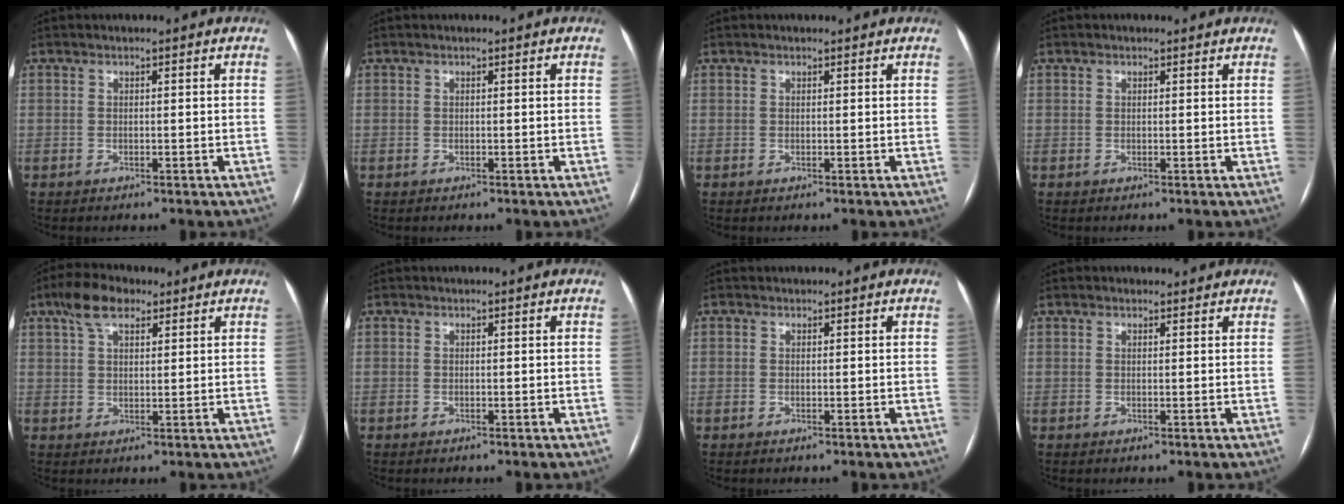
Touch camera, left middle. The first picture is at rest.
{"total": 0.0}
{"total": 1.3, "force": [1.1, 0.3, 0.6], "torque": [-0.015, 0.022, 0.018]}
{"total": 1.2, "force": [1.0, 0.4, 0.6], "torque": [-0.015, 0.020, 0.015]}
{"total": 6.2, "force": [3.9, 2.7, 4.0], "torque": [-0.083, 0.023, 0.071]}
{"total": 0.0}
{"total": 0.9, "force": [-0.1, -0.4, -0.7], "torque": [0.015, -0.006, -0.001]}
{"total": 2.0, "force": [1.7, 0.8, 0.7], "torque": [-0.014, 0.022, 0.025]}